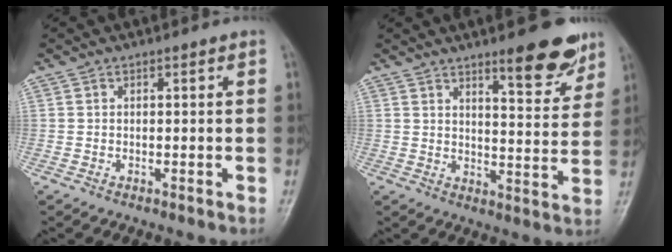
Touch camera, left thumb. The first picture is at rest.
{"total": 10.5, "force": [7.3, 2.7, 7.2], "torque": [-0.072, -0.049, 0.103]}